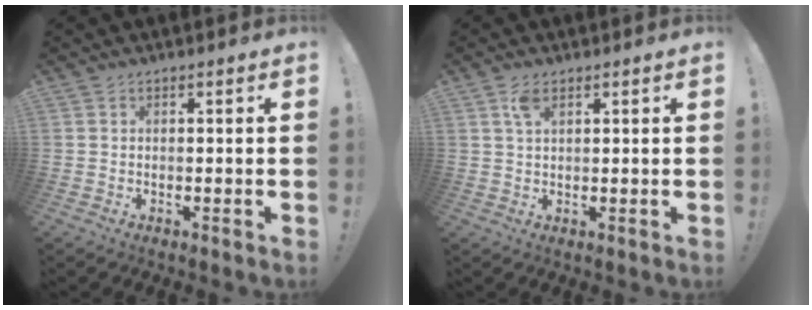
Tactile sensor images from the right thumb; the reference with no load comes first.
{"total": 3.7, "force": [1.8, 1.6, 2.8], "torque": [-0.050, -0.002, 0.031]}